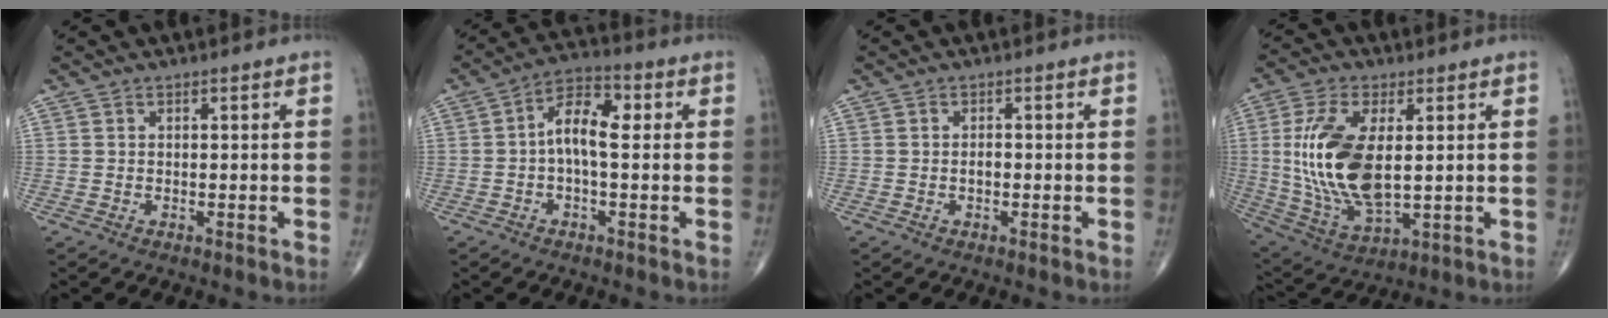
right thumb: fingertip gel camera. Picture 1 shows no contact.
{"total": 7.8, "force": [0.3, 3.7, 6.9], "torque": [-0.107, 0.028, -0.005]}
{"total": 1.0, "force": [-0.4, 0.5, 0.8], "torque": [-0.010, 0.001, -0.008]}
{"total": 17.4, "force": [1.6, 8.3, 15.2], "torque": [-0.314, -0.016, 0.041]}